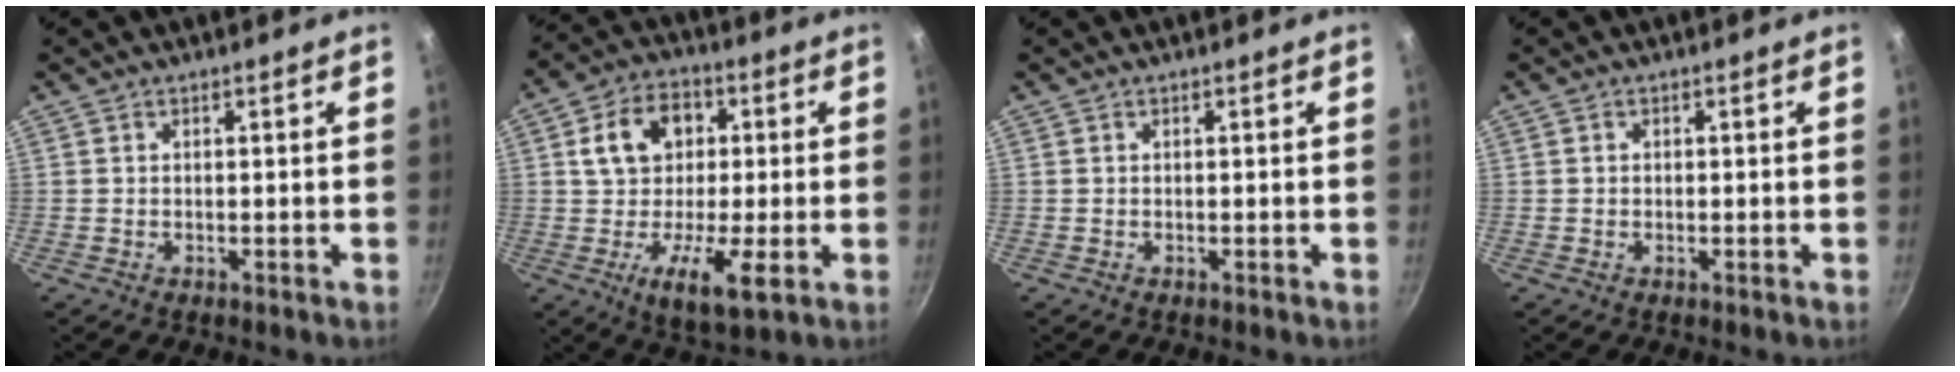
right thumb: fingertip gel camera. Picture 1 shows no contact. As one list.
[{"total": 14.2, "force": [-0.6, 8.7, 11.3], "torque": [-0.162, 0.018, -0.021]}, {"total": 0.0}, {"total": 0.7, "force": [0.1, 0.6, 0.2], "torque": [-0.001, 0.004, 0.000]}]